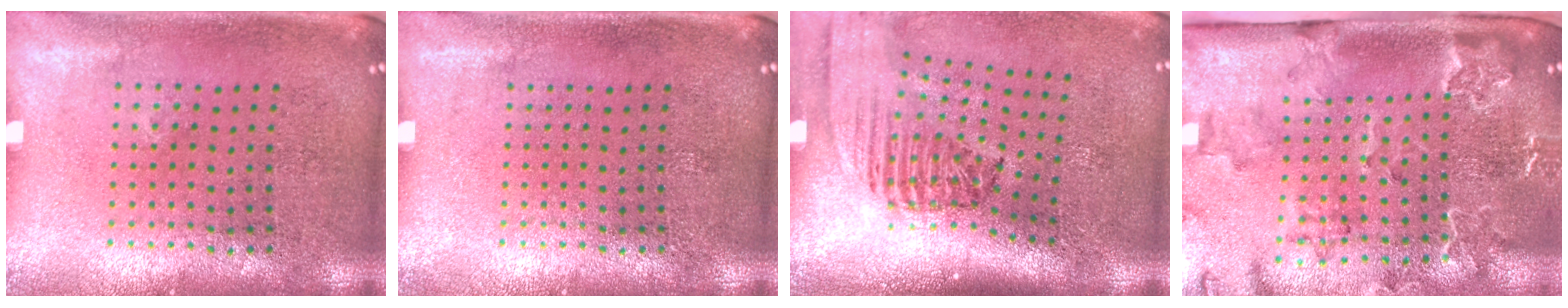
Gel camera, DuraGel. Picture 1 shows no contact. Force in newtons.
{"total": 0.0}
{"total": 2.4, "press": 1.6, "slide": 1.7}
{"total": 2.3, "press": 2.3, "slide": 0.2}